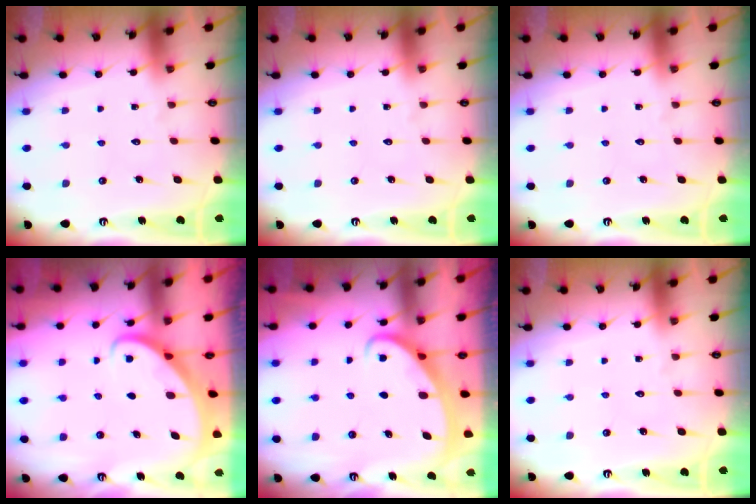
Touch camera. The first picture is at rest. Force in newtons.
{"total": 0.0}
{"total": 0.0}
{"total": 2.6, "press": 2.6, "slide": 0.2}
{"total": 2.4, "press": 2.4, "slide": 0.4}
{"total": 0.0}